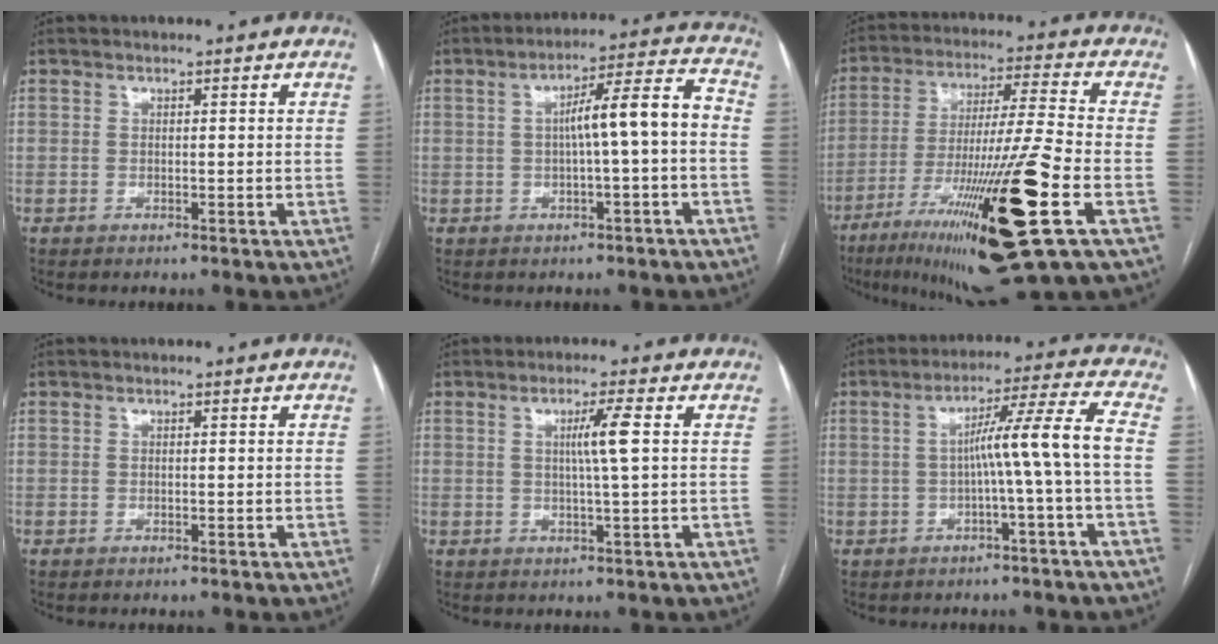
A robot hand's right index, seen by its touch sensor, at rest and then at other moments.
{"total": 8.4, "force": [-0.7, 0.4, 8.4], "torque": [-0.124, 0.030, -0.012]}
{"total": 22.9, "force": [-9.6, -0.3, 20.8], "torque": [-0.352, -0.045, -0.166]}
{"total": 0.0}
{"total": 4.3, "force": [0.8, -0.7, 4.2], "torque": [-0.076, -0.001, 0.013]}
{"total": 8.2, "force": [-1.2, -1.9, 7.9], "torque": [-0.122, 0.024, -0.015]}